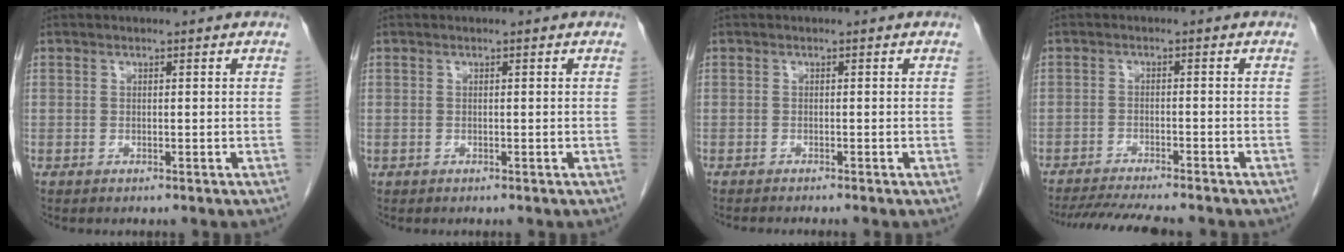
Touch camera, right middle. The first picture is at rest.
{"total": 0.0}
{"total": 2.2, "force": [-1.9, -0.4, 1.0], "torque": [-0.009, 0.001, -0.028]}
{"total": 10.1, "force": [-9.0, 0.6, 4.5], "torque": [-0.067, -0.016, -0.134]}